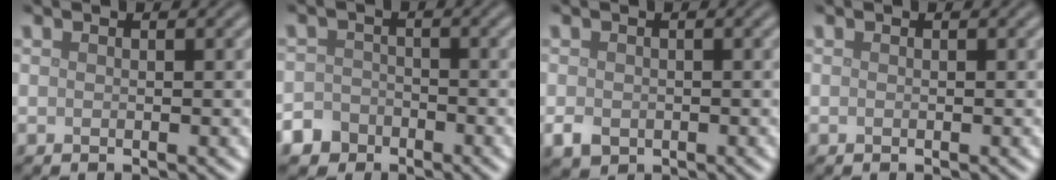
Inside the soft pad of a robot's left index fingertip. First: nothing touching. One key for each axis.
{"total": 4.2, "fx": -3.0, "fy": 2.9, "fz": 0.5, "tx": 0.015, "ty": -0.005, "tz": -0.055}
{"total": 1.8, "fx": -0.6, "fy": 1.4, "fz": 0.8, "tx": -0.013, "ty": -0.006, "tz": -0.016}
{"total": 0.0}